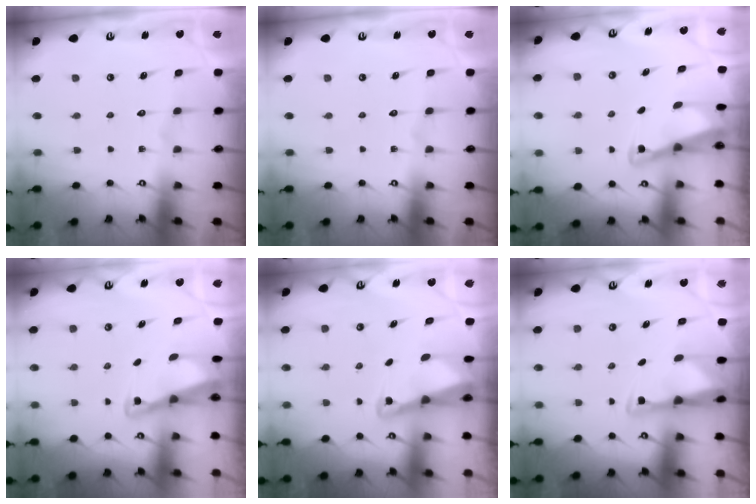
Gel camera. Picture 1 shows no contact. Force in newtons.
{"total": 0.0}
{"total": 2.9, "press": 2.9, "slide": 0.4}
{"total": 2.9, "press": 2.9, "slide": 0.4}
{"total": 2.5, "press": 2.5, "slide": 0.6}
{"total": 3.1, "press": 3.0, "slide": 0.5}